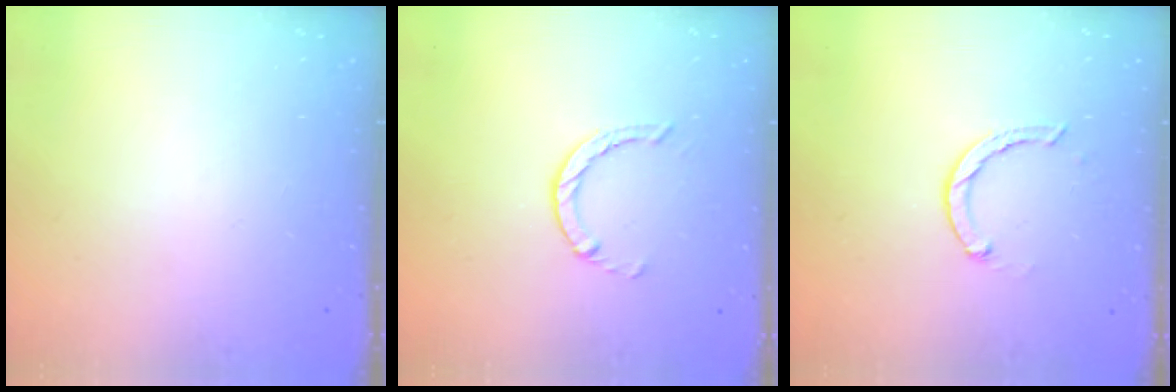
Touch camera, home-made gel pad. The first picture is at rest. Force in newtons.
{"total": 1.4, "press": 1.4, "slide": 0.3}
{"total": 2.4, "press": 2.4, "slide": 0.1}